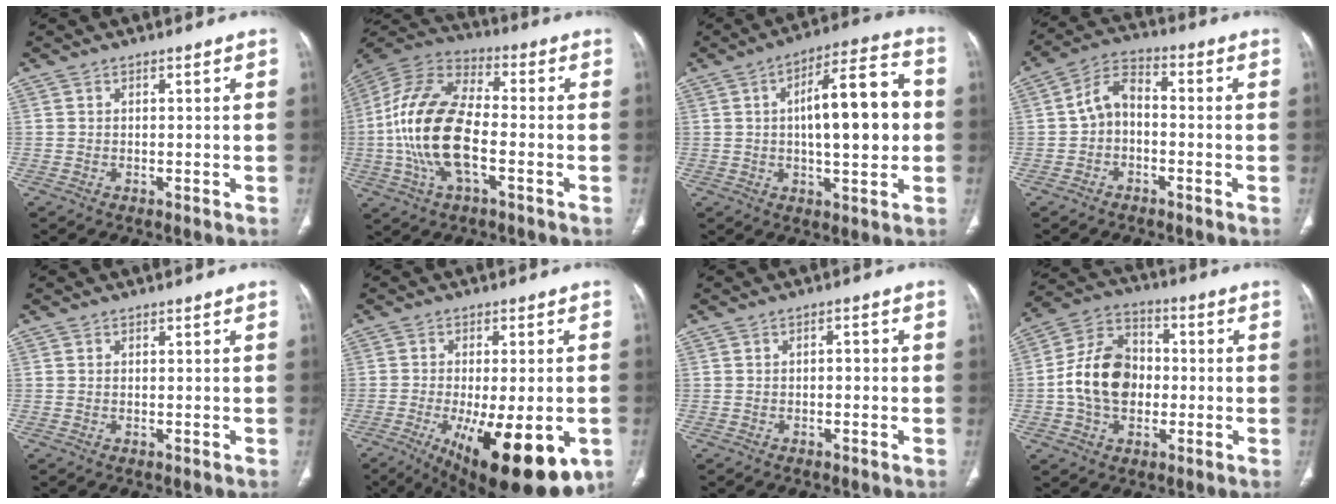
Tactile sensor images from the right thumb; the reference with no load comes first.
{"total": 18.7, "force": [-3.1, 8.8, 16.2], "torque": [-0.336, 0.026, -0.063]}
{"total": 16.2, "force": [0.9, 5.5, 15.2], "torque": [-0.212, 0.026, 0.009]}
{"total": 6.6, "force": [-1.0, 4.4, 4.8], "torque": [-0.076, 0.029, -0.033]}
{"total": 0.0}
{"total": 21.0, "force": [-8.1, 7.8, 17.7], "torque": [-0.227, -0.022, -0.102]}
{"total": 1.5, "force": [-0.2, 0.8, 1.2], "torque": [-0.011, 0.005, -0.007]}
{"total": 14.0, "force": [-1.1, 10.3, 9.5], "torque": [-0.153, 0.031, -0.025]}